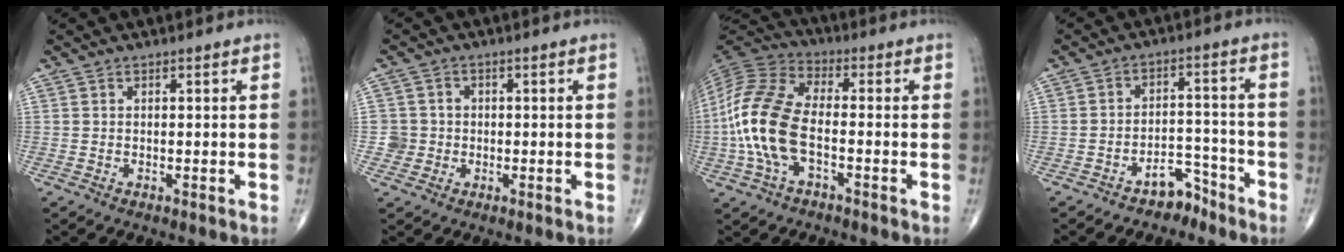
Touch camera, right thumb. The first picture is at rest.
{"total": 3.4, "force": [-0.4, 3.3, 0.1], "torque": [0.025, 0.010, -0.012]}
{"total": 15.7, "force": [-3.0, 7.9, 13.2], "torque": [-0.294, 0.029, -0.062]}
{"total": 5.5, "force": [-4.4, 3.0, 1.5], "torque": [0.003, 0.058, -0.070]}